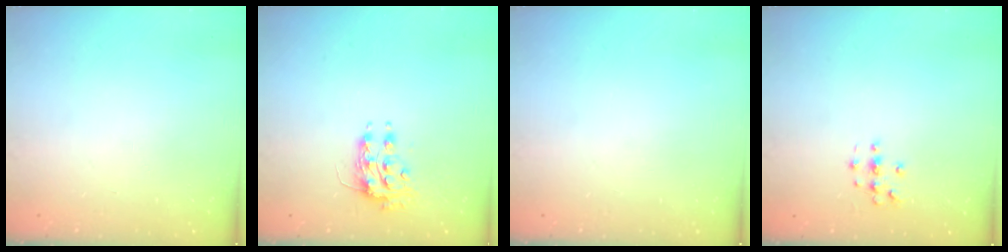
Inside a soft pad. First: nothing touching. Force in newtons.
{"total": 8.5, "press": 8.5, "slide": 0.6}
{"total": 0.0}
{"total": 2.8, "press": 2.8, "slide": 0.3}